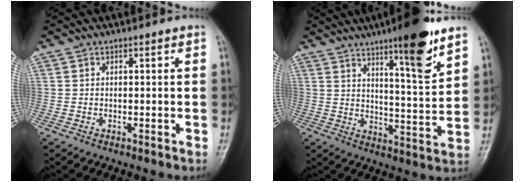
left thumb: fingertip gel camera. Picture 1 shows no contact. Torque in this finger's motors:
{"motor_torque": [3.83, 1.18, 1.27, -1.21, 0.37]}